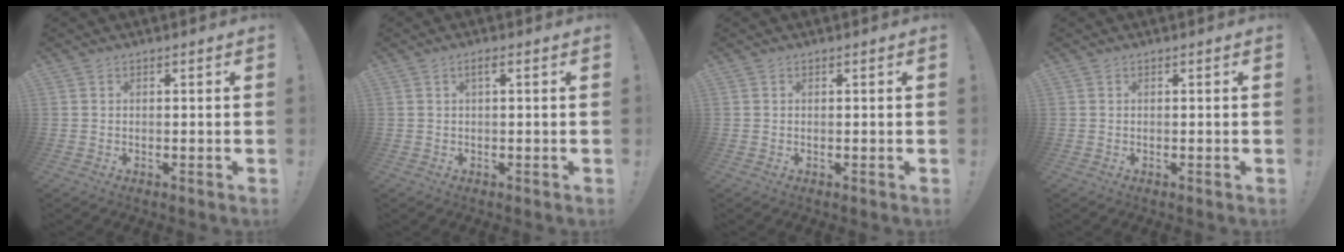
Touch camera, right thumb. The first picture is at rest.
{"total": 1.8, "force": [0.3, 0.1, 1.8], "torque": [-0.033, 0.001, 0.003]}
{"total": 0.0}
{"total": 0.0}